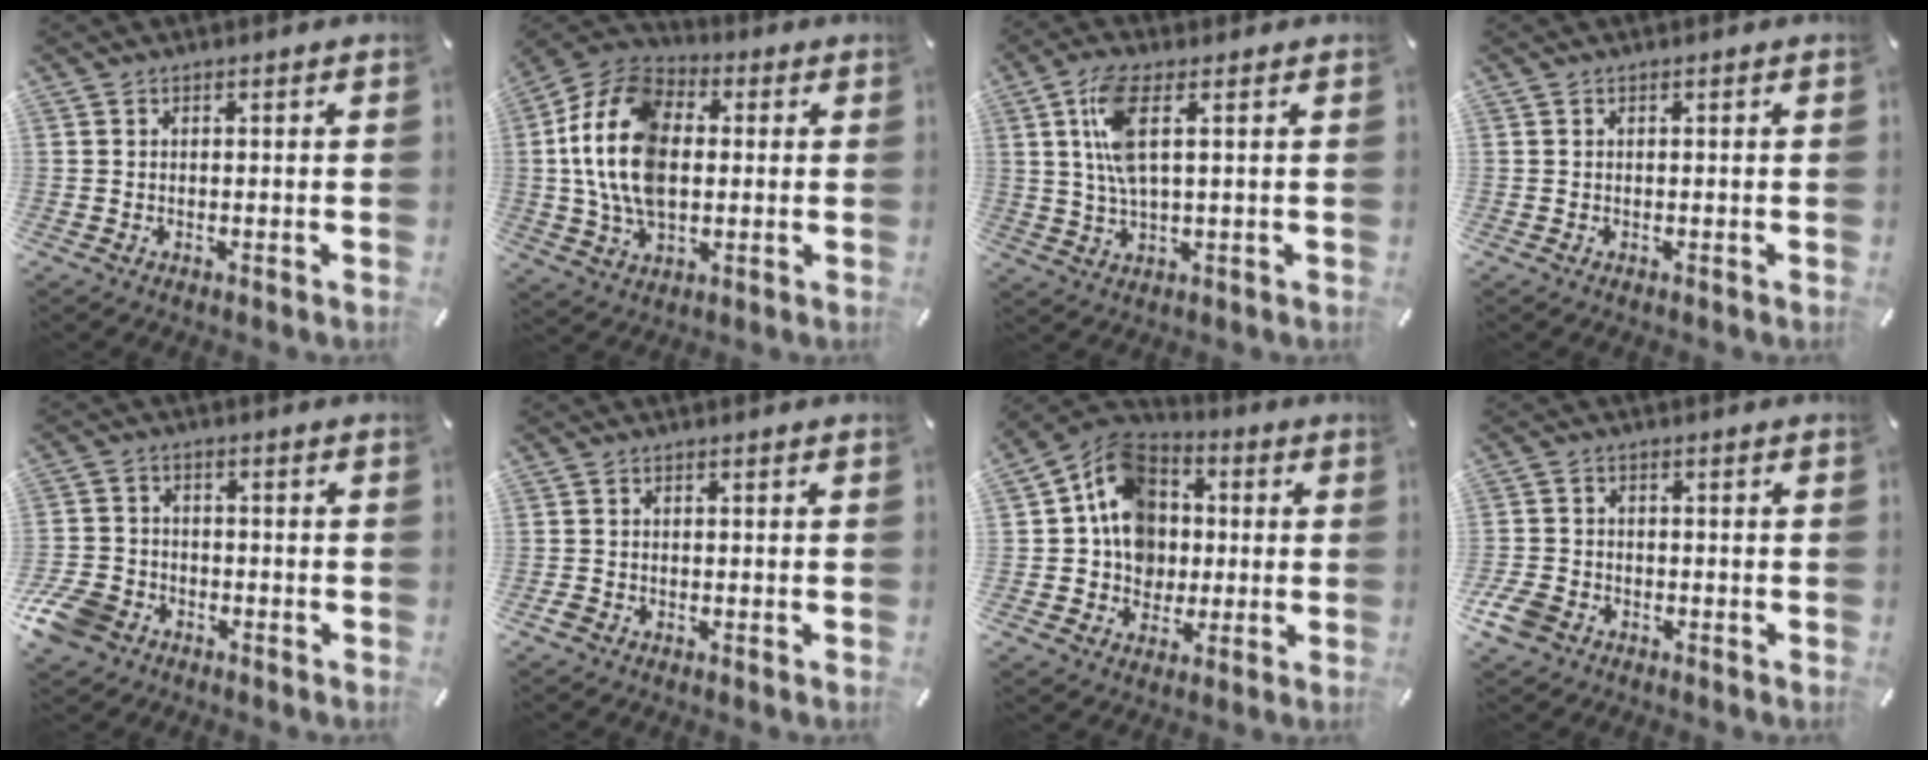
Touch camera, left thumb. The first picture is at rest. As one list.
[{"total": 17.2, "force": [0.4, 12.0, 12.4], "torque": [-0.291, 0.010, 0.006]}, {"total": 8.9, "force": [2.6, 3.3, 7.9], "torque": [-0.172, 0.002, 0.043]}, {"total": 0.0}, {"total": 8.2, "force": [-4.5, 6.1, 3.1], "torque": [-0.071, 0.032, -0.083]}, {"total": 1.2, "force": [-0.7, 0.8, 0.4], "torque": [-0.005, 0.004, -0.015]}, {"total": 13.3, "force": [0.7, 12.0, 5.8], "torque": [-0.109, 0.005, 0.016]}, {"total": 5.3, "force": [-2.7, 3.8, 2.4], "torque": [-0.067, 0.007, -0.054]}]